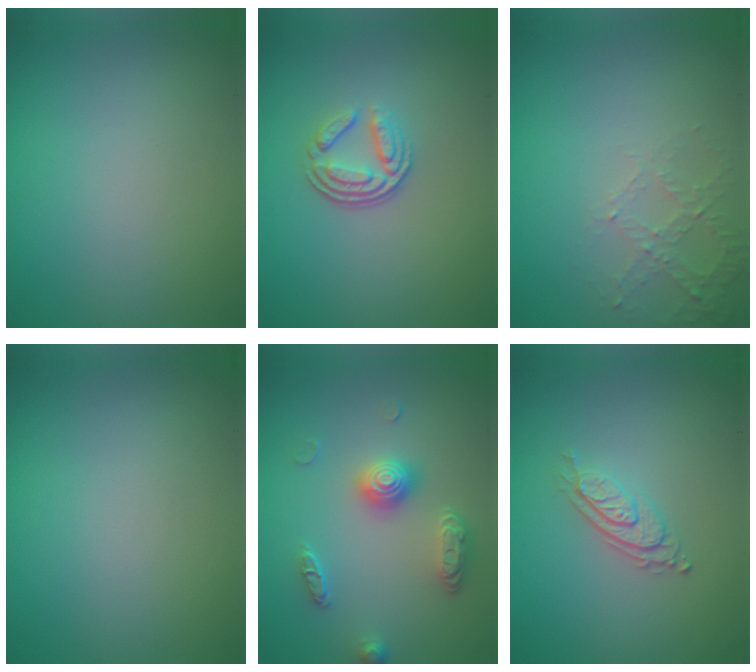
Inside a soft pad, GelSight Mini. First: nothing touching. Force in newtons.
{"total": 3.7, "press": 2.6, "slide": 2.7}
{"total": 2.2, "press": 2.1, "slide": 0.6}
{"total": 0.0}
{"total": 3.4, "press": 3.0, "slide": 1.6}
{"total": 2.7, "press": 2.0, "slide": 1.9}